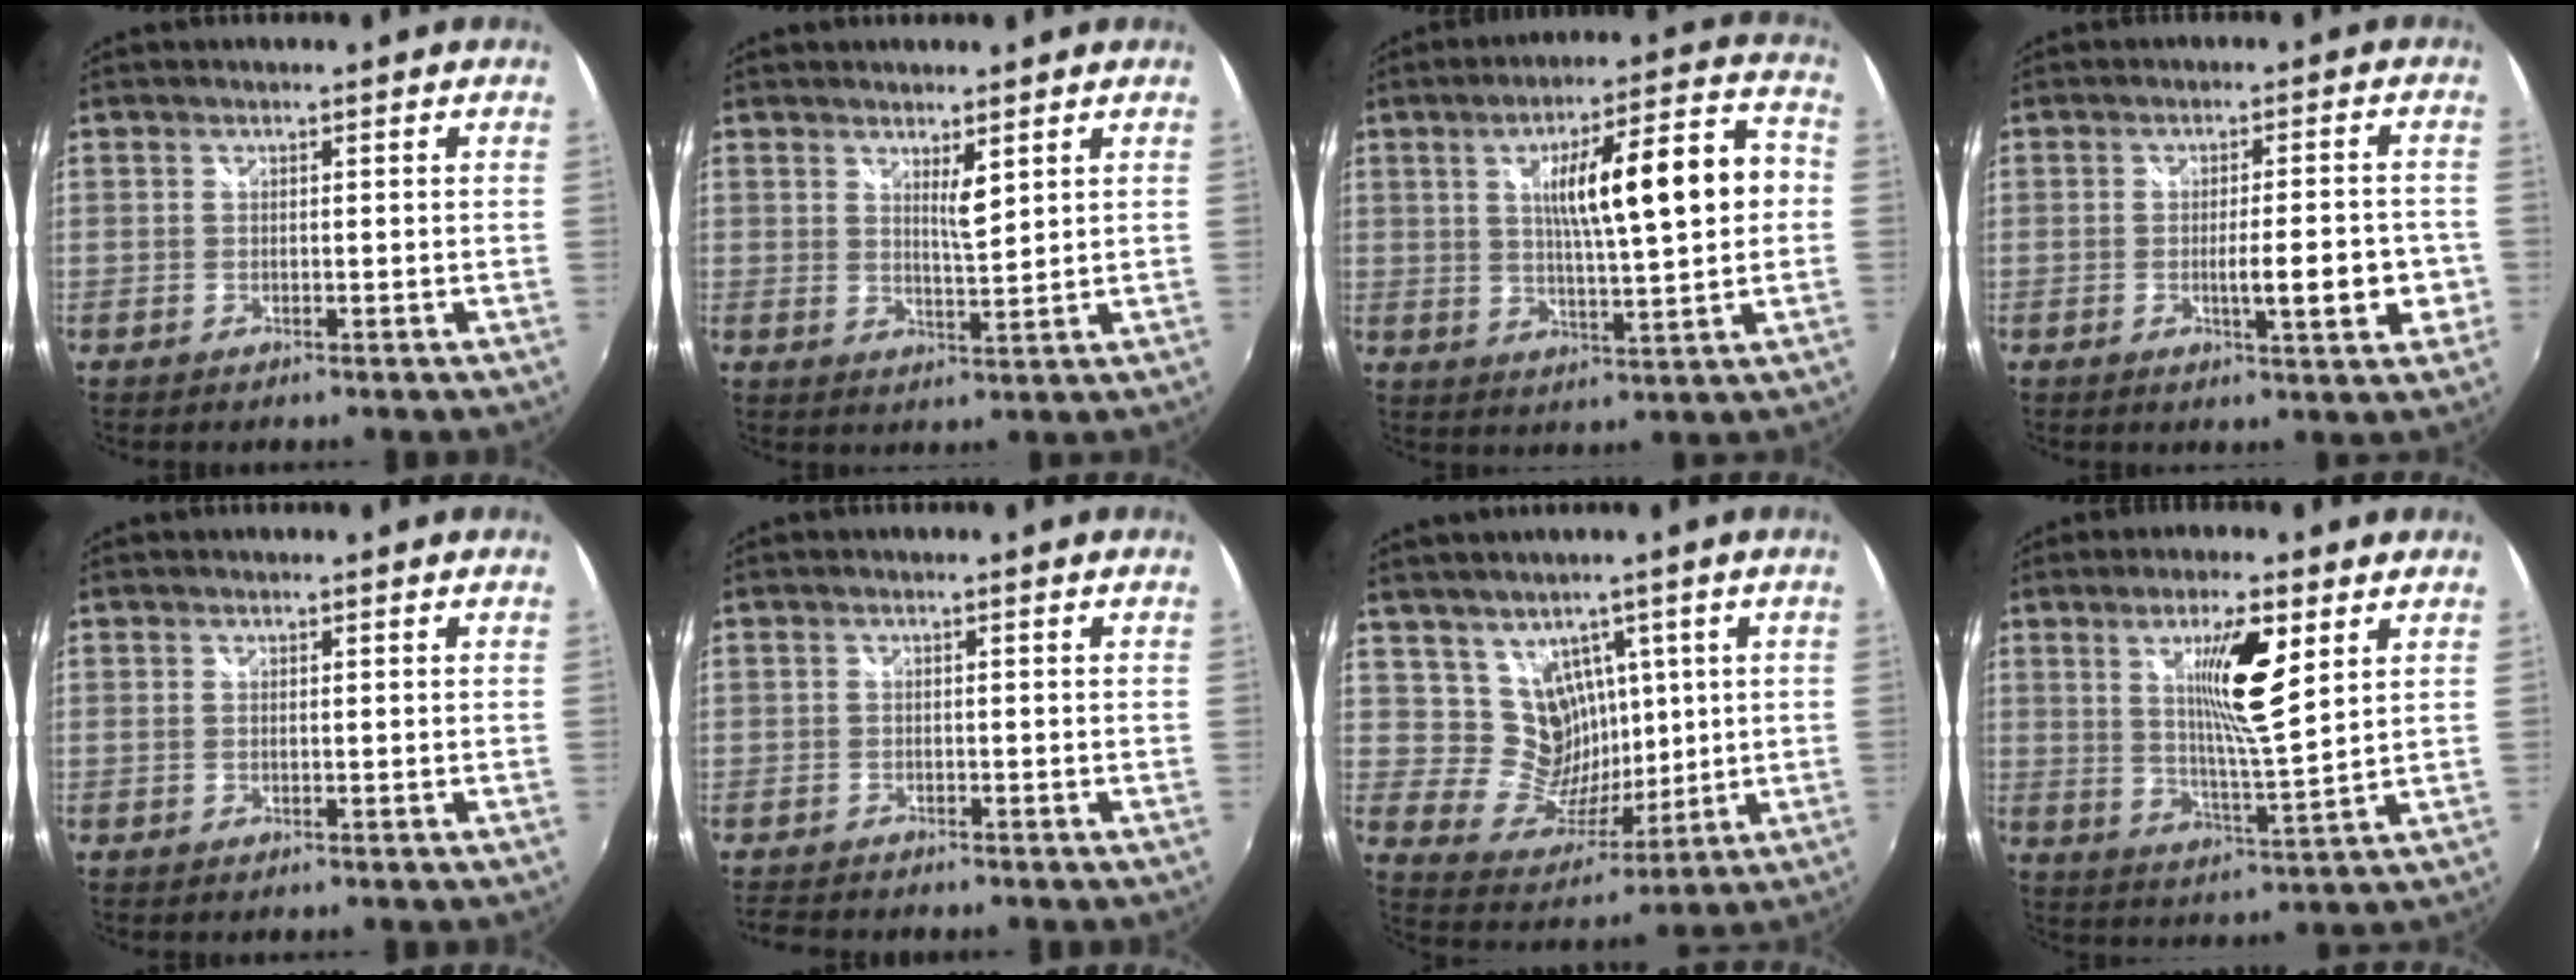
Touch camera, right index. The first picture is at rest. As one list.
[{"total": 3.3, "force": [2.3, -1.2, 2.0], "torque": [-0.025, -0.014, 0.041]}, {"total": 14.9, "force": [2.2, 1.1, 14.7], "torque": [-0.213, 0.018, 0.046]}, {"total": 8.2, "force": [-2.2, 1.6, 7.7], "torque": [-0.121, -0.014, -0.028]}, {"total": 0.0}, {"total": 2.8, "force": [-2.7, -0.9, -0.2], "torque": [-0.010, -0.017, -0.051]}, {"total": 9.7, "force": [4.4, 8.1, 2.9], "torque": [-0.047, 0.002, 0.101]}, {"total": 10.4, "force": [4.8, -0.5, 9.2], "torque": [-0.148, -0.012, 0.085]}]